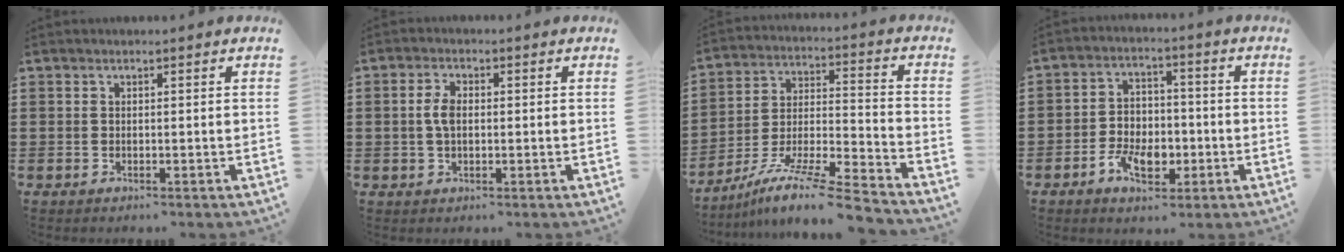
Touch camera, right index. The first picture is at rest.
{"total": 3.5, "force": [0.2, 1.8, 3.0], "torque": [-0.068, 0.005, -0.001]}
{"total": 11.1, "force": [-9.3, 0.3, 6.0], "torque": [-0.105, 0.013, -0.183]}
{"total": 6.7, "force": [-2.5, 4.3, 4.4], "torque": [-0.083, 0.003, -0.045]}